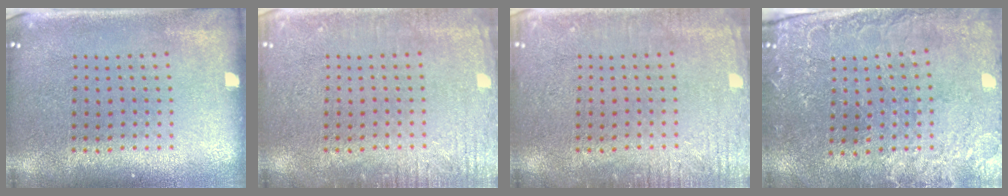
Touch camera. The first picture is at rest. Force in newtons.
{"total": 2.5, "press": 2.5, "slide": 0.3}
{"total": 2.5, "press": 2.5, "slide": 0.3}
{"total": 0.7, "press": 0.6, "slide": 0.4}